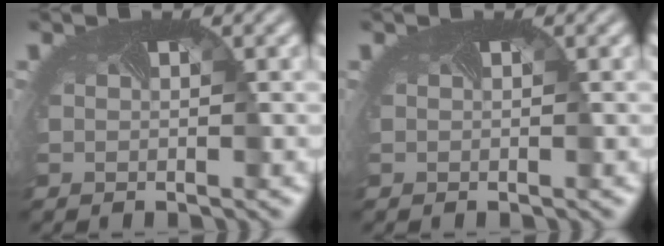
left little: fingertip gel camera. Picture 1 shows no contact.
{"total": 0.0}